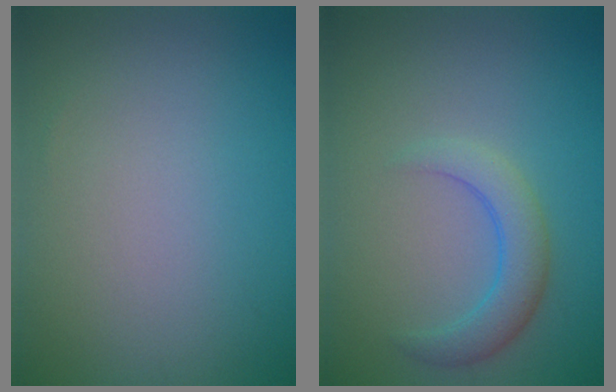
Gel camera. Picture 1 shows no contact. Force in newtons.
{"total": 3.0, "press": 2.9, "slide": 0.2}